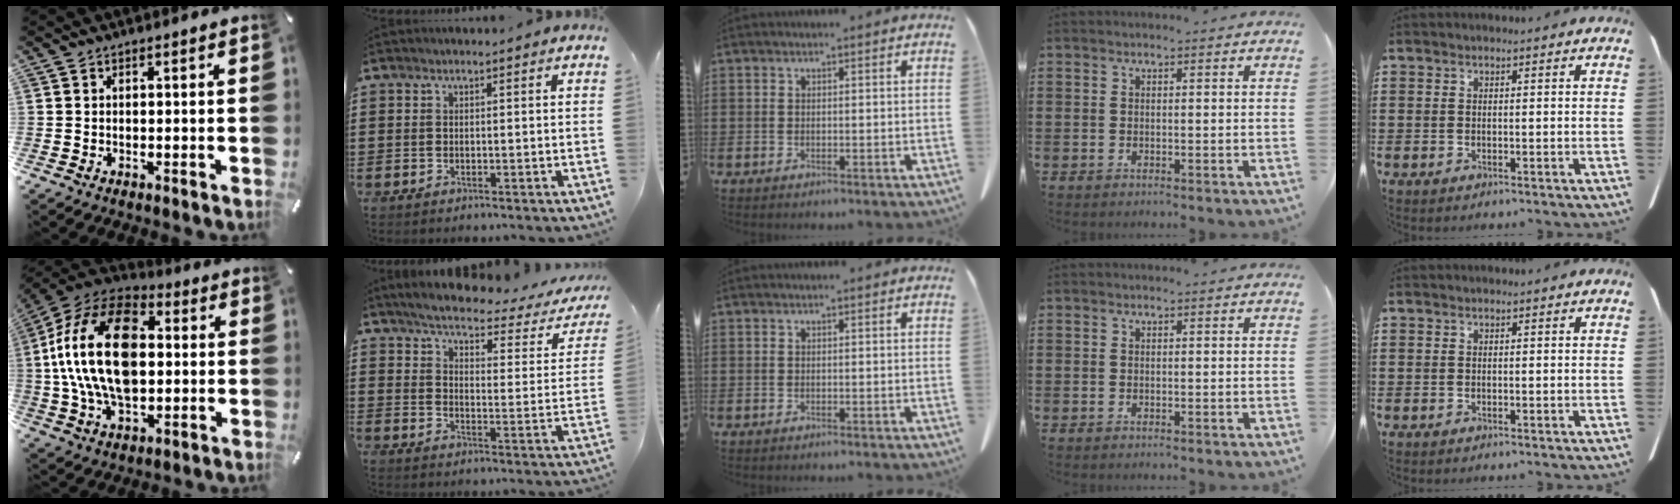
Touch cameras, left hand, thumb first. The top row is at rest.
{"thumb": {"total": 23.4, "force": [1.2, 15.2, 17.7], "torque": [-0.366, 0.011, 0.016]}, "index": {"total": 3.5, "force": [3.0, 0.0, 1.8], "torque": [-0.056, -0.025, 0.040]}}